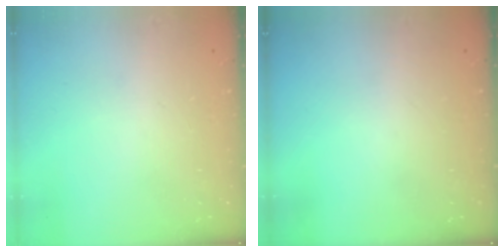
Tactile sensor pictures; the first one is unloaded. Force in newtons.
{"total": 0.0}